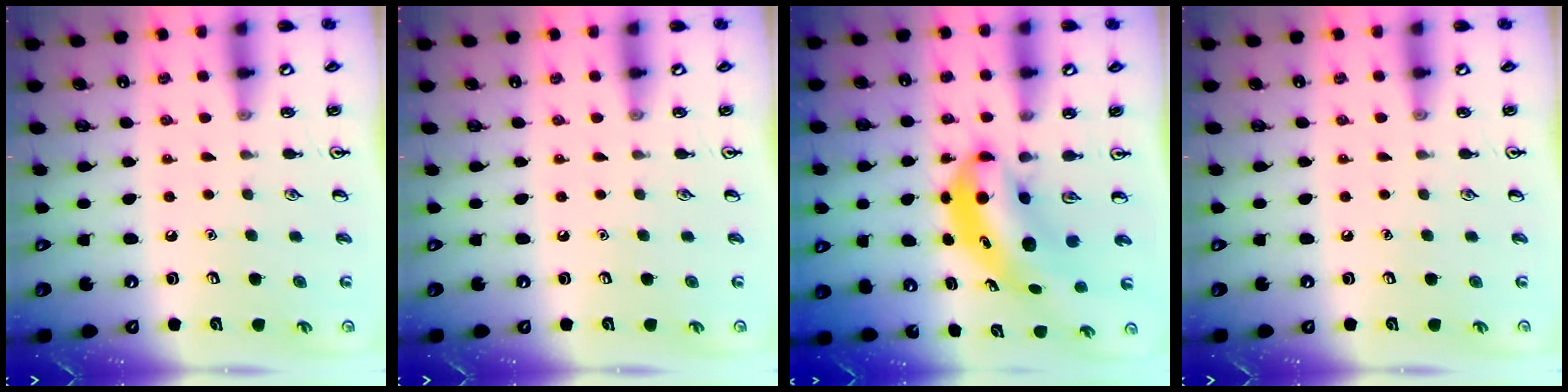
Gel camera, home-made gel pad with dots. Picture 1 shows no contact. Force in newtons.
{"total": 0.0}
{"total": 6.3, "press": 6.1, "slide": 1.7}
{"total": 0.0}